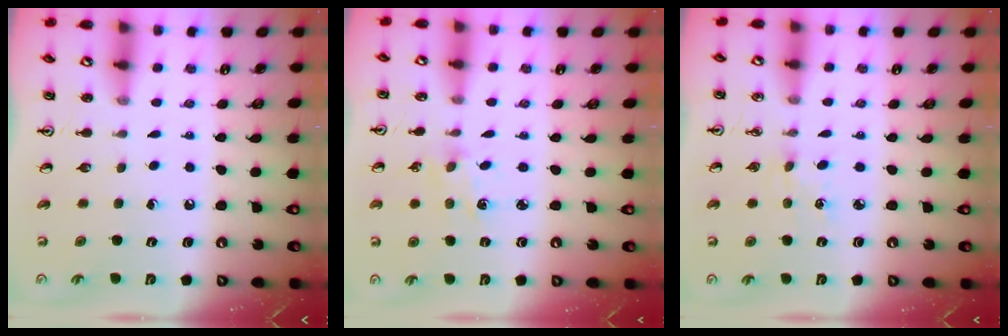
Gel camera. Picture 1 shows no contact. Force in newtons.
{"total": 1.8, "press": 1.8, "slide": 0.4}
{"total": 3.6, "press": 3.5, "slide": 0.5}